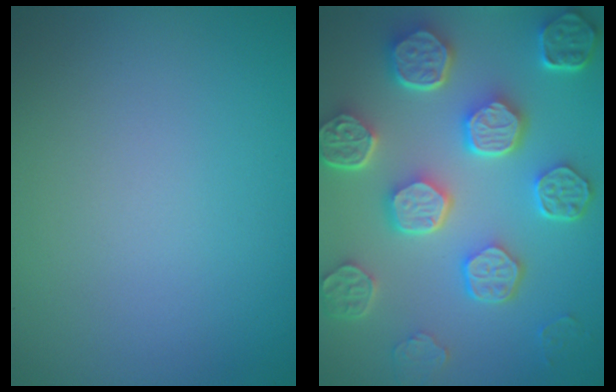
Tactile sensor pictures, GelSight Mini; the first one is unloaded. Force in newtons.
{"total": 8.8, "press": 6.7, "slide": 5.7}